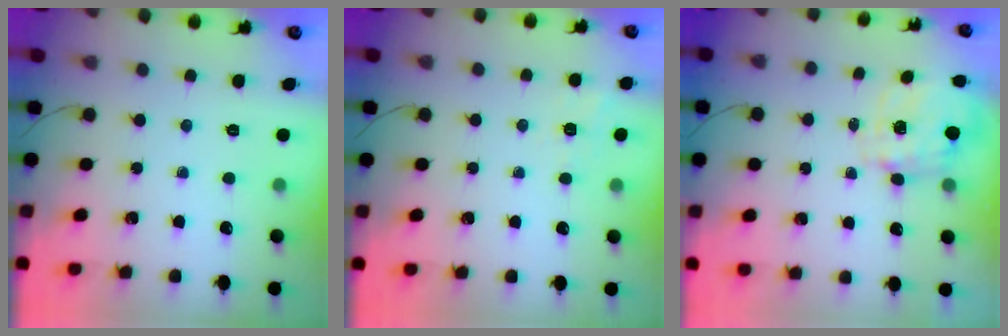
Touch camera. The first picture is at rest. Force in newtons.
{"total": 1.6, "press": 0.2, "slide": 1.6}
{"total": 2.5, "press": 2.3, "slide": 1.0}